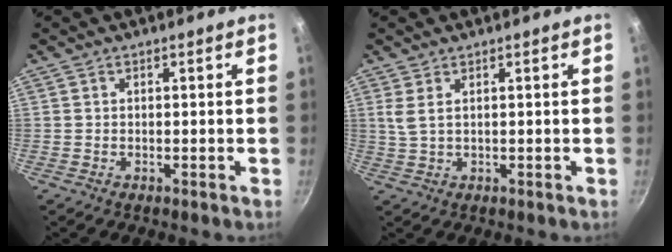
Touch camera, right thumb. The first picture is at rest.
{"total": 2.6, "force": [1.0, 0.9, 2.2], "torque": [-0.050, -0.002, 0.021]}